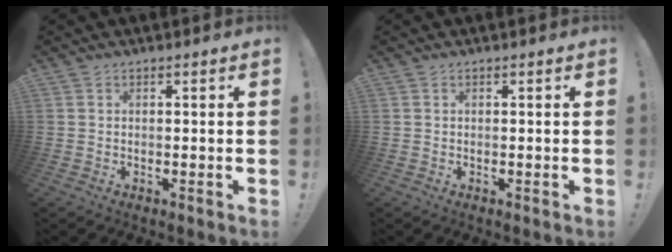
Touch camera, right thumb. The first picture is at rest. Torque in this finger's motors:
{"motor_torque": [-0.07, 0.07, -0.07, 0.07, 0.01]}